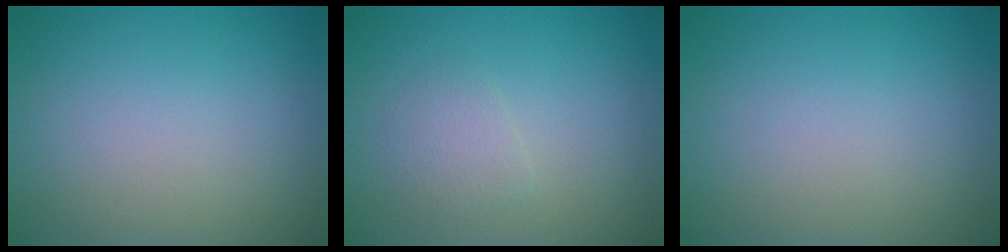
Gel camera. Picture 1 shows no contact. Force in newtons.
{"total": 1.4, "press": 1.4, "slide": 0.1}
{"total": 0.0}